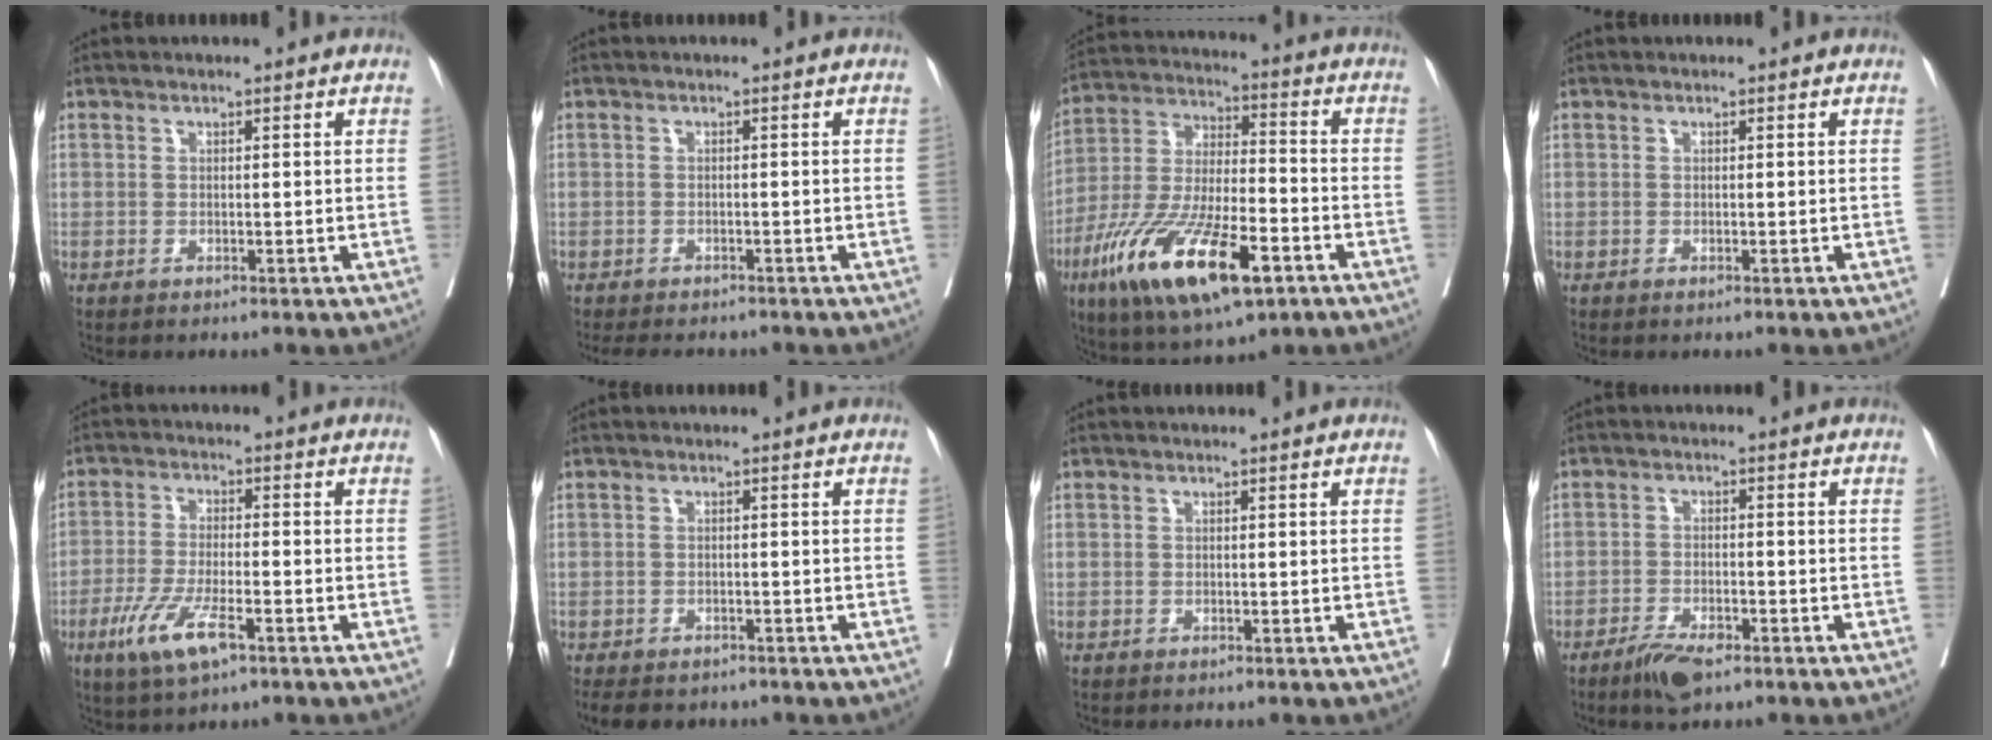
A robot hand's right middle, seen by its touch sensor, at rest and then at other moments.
{"total": 6.4, "force": [-5.6, 2.0, 2.4], "torque": [-0.029, -0.004, -0.074]}
{"total": 19.4, "force": [-9.4, 5.4, 16.1], "torque": [-0.328, -0.028, -0.160]}
{"total": 0.0}
{"total": 8.1, "force": [-4.0, 1.8, 6.7], "torque": [-0.141, -0.017, -0.070]}
{"total": 7.4, "force": [-6.0, 3.4, 2.7], "torque": [-0.041, -0.004, -0.079]}
{"total": 0.0}
{"total": 4.7, "force": [-3.4, 1.2, 3.1], "torque": [-0.063, -0.005, -0.058]}